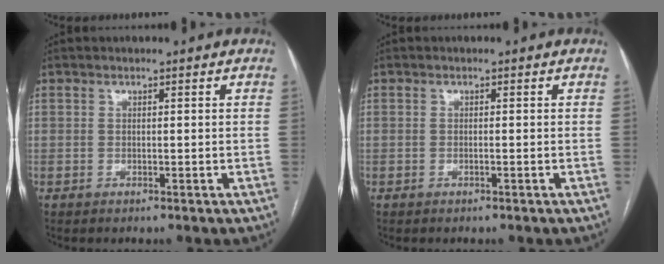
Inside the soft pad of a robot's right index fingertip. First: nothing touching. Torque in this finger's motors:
{"motor_torque": [0.11, 0.06, 0.08, 0.00]}